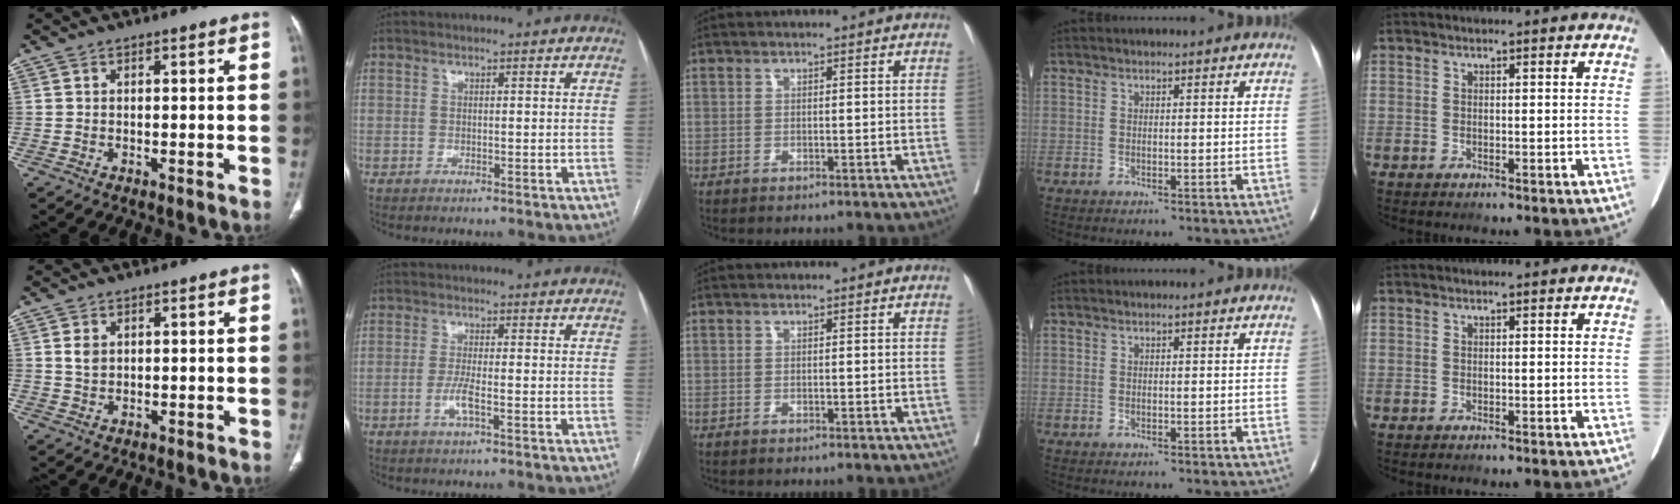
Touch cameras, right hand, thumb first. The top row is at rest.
{"thumb": {"total": 2.5, "force": [0.8, 1.8, 1.5], "torque": [-0.022, -0.003, 0.020]}, "index": {"total": 3.2, "force": [-1.2, 0.2, 2.9], "torque": [-0.062, -0.003, -0.025]}}